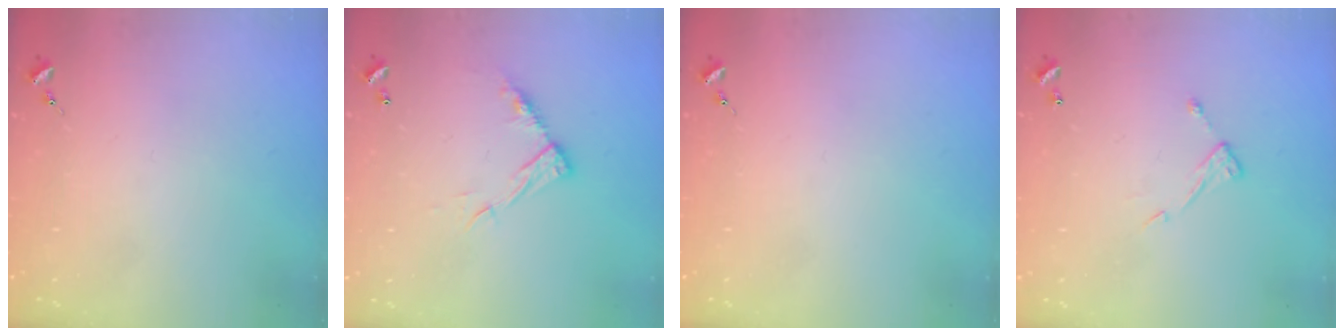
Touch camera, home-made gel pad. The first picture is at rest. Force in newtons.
{"total": 10.6, "press": 10.6, "slide": 0.4}
{"total": 0.0}
{"total": 7.0, "press": 7.0, "slide": 0.4}